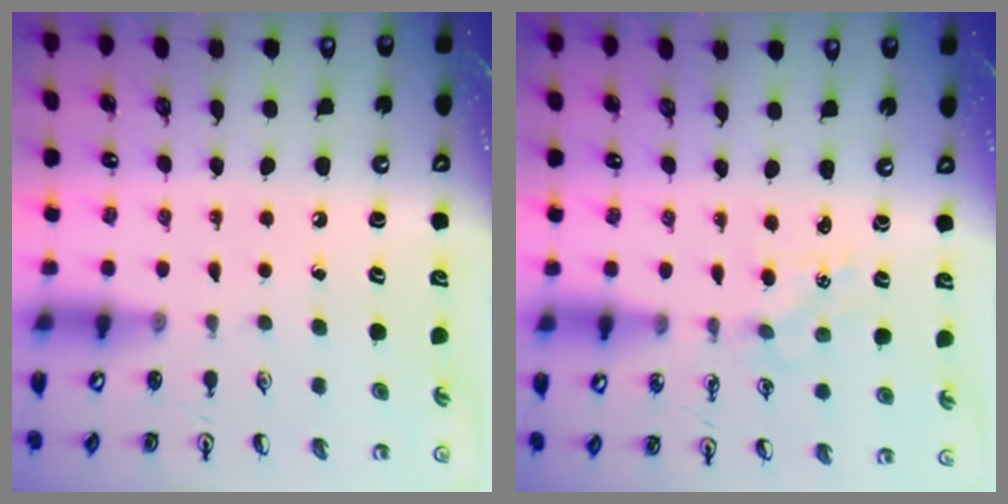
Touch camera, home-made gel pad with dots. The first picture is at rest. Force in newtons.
{"total": 2.3, "press": 2.3, "slide": 0.3}